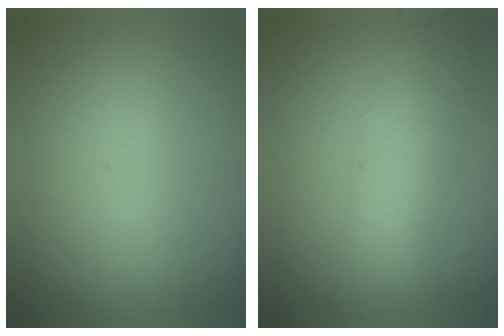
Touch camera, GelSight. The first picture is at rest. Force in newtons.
{"total": 2.2}